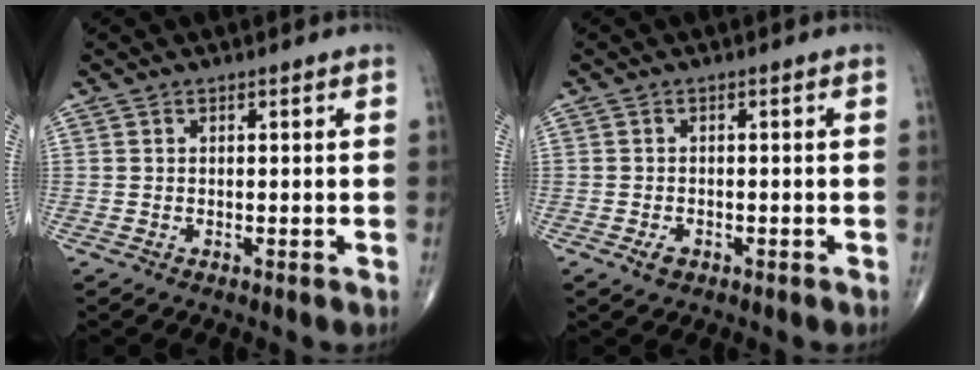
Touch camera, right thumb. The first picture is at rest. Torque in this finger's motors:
{"motor_torque": [2.05, 1.17, -0.01, -0.28, -0.02]}